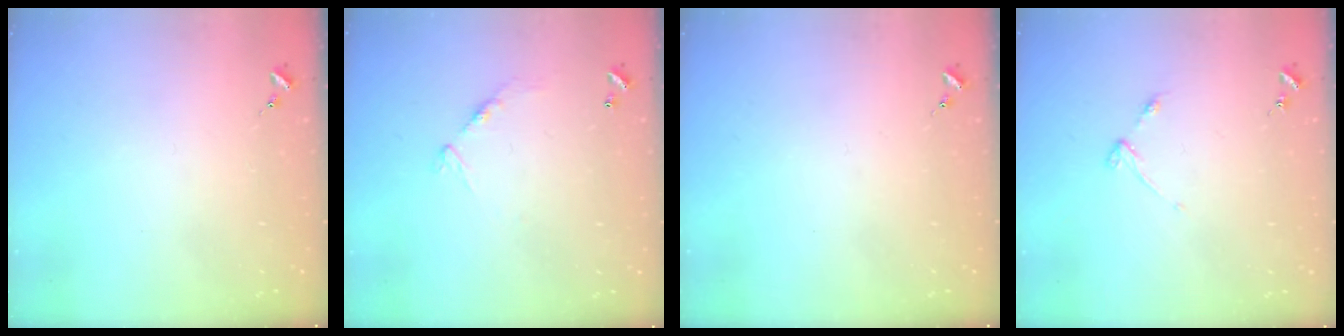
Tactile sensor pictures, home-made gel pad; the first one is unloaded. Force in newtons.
{"total": 7.3, "press": 7.2, "slide": 0.6}
{"total": 0.0}
{"total": 2.9, "press": 2.8, "slide": 0.4}